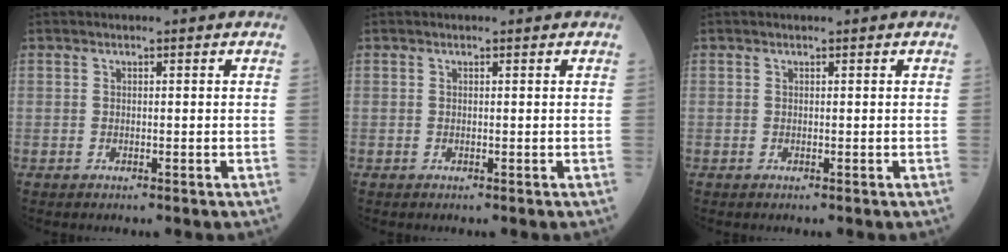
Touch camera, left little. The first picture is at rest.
{"total": 0.0}
{"total": 0.0}